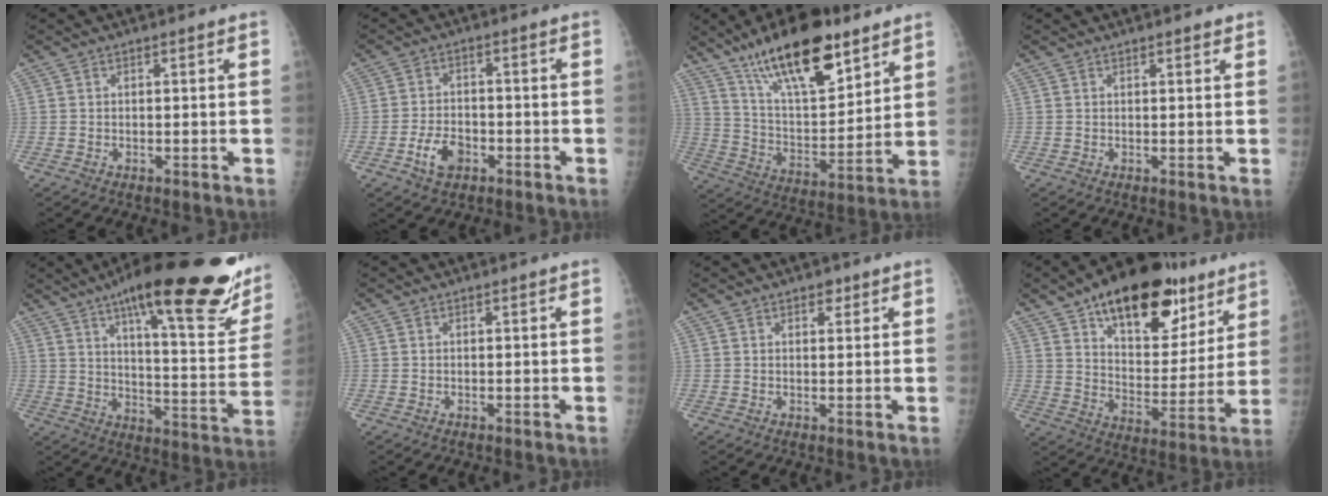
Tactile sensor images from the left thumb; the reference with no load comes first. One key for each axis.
{"total": 5.8, "fx": -2.7, "fy": 3.8, "fz": 3.5, "tx": -0.055, "ty": 0.018, "tz": -0.047}
{"total": 20.7, "fx": 13.7, "fy": 7.5, "fz": 13.7, "tx": -0.195, "ty": -0.066, "tz": 0.241}
{"total": 1.3, "fx": 1.0, "fy": 0.4, "fz": 0.7, "tx": -0.009, "ty": -0.004, "tz": 0.012}
{"total": 30.4, "fx": 18.4, "fy": 7.5, "fz": 23.0, "tx": -0.280, "ty": -0.051, "tz": 0.258}
{"total": 0.0}
{"total": 2.1, "fx": 1.3, "fy": 1.2, "fz": 1.1, "tx": -0.002, "ty": -0.005, "tz": 0.016}
{"total": 25.1, "fx": 14.8, "fy": 12.5, "fz": 16.0, "tx": -0.194, "ty": -0.043, "tz": 0.230}